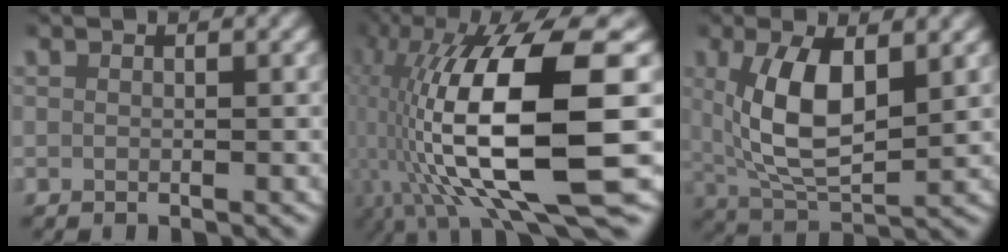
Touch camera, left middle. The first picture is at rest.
{"total": 16.1, "force": [-1.1, 6.3, 14.7], "torque": [-0.250, -0.009, -0.006]}
{"total": 6.5, "force": [1.2, 3.1, 5.6], "torque": [-0.123, -0.008, 0.030]}